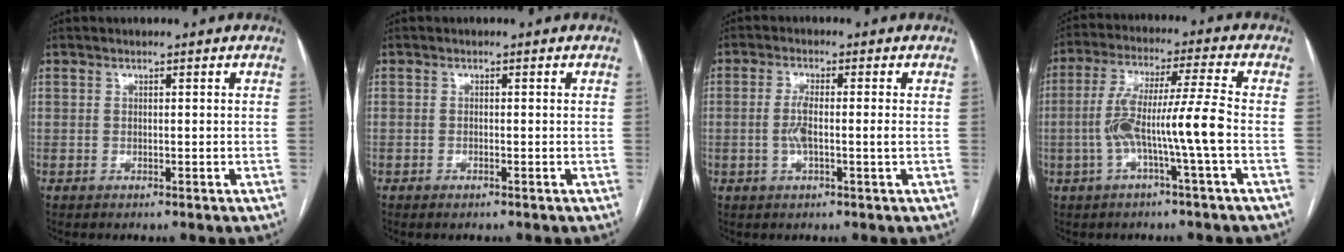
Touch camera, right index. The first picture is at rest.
{"total": 0.7, "force": [-0.5, 0.0, 0.5], "torque": [-0.010, -0.001, -0.008]}
{"total": 4.1, "force": [-0.5, 0.3, 4.0], "torque": [-0.084, -0.001, -0.010]}
{"total": 10.2, "force": [-2.4, -0.7, 9.9], "torque": [-0.198, 0.019, -0.046]}